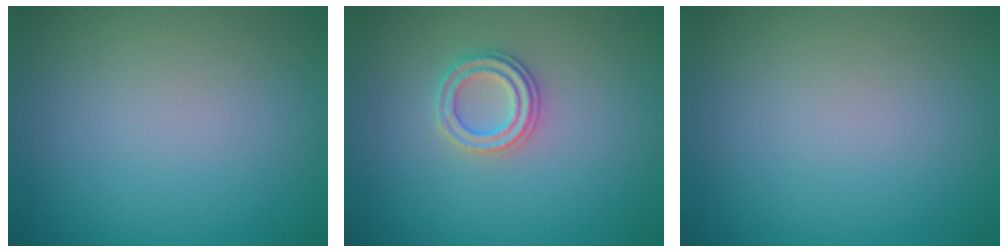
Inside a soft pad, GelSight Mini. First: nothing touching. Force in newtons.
{"total": 2.3, "press": 2.3, "slide": 0.4}
{"total": 0.0}